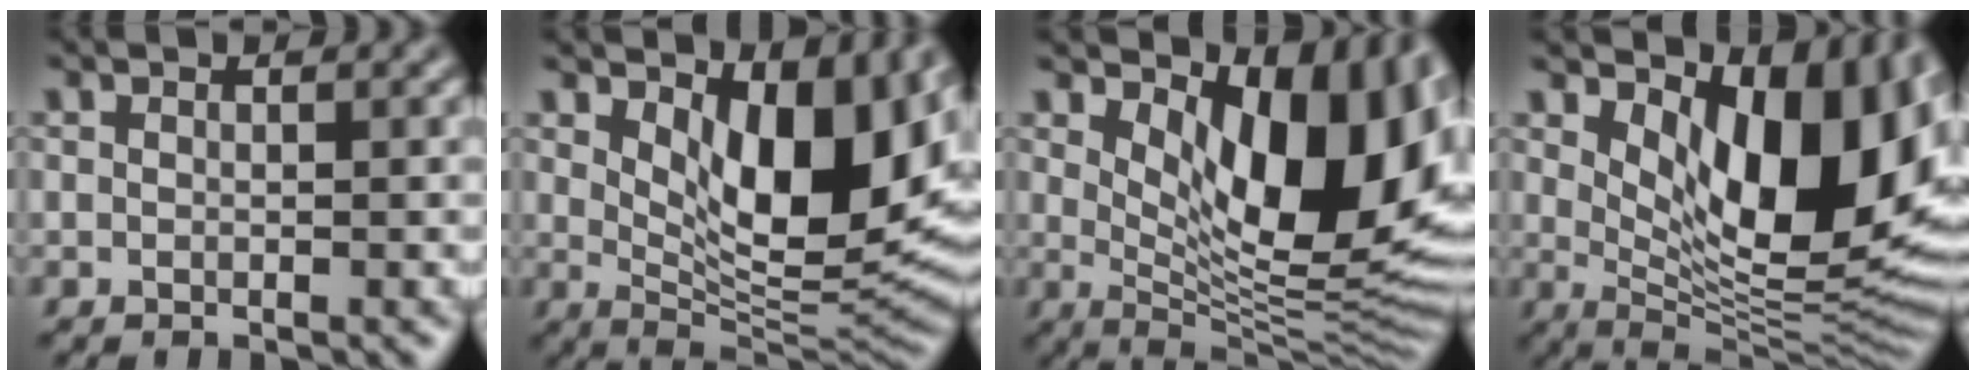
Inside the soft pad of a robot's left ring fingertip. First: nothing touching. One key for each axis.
{"total": 10.6, "fx": 3.3, "fy": 4.9, "fz": 8.8, "tx": -0.131, "ty": -0.017, "tz": 0.057}
{"total": 13.0, "fx": 4.3, "fy": 5.7, "fz": 10.9, "tx": -0.141, "ty": -0.008, "tz": 0.077}
{"total": 12.9, "fx": 4.3, "fy": 5.8, "fz": 10.8, "tx": -0.141, "ty": -0.009, "tz": 0.079}